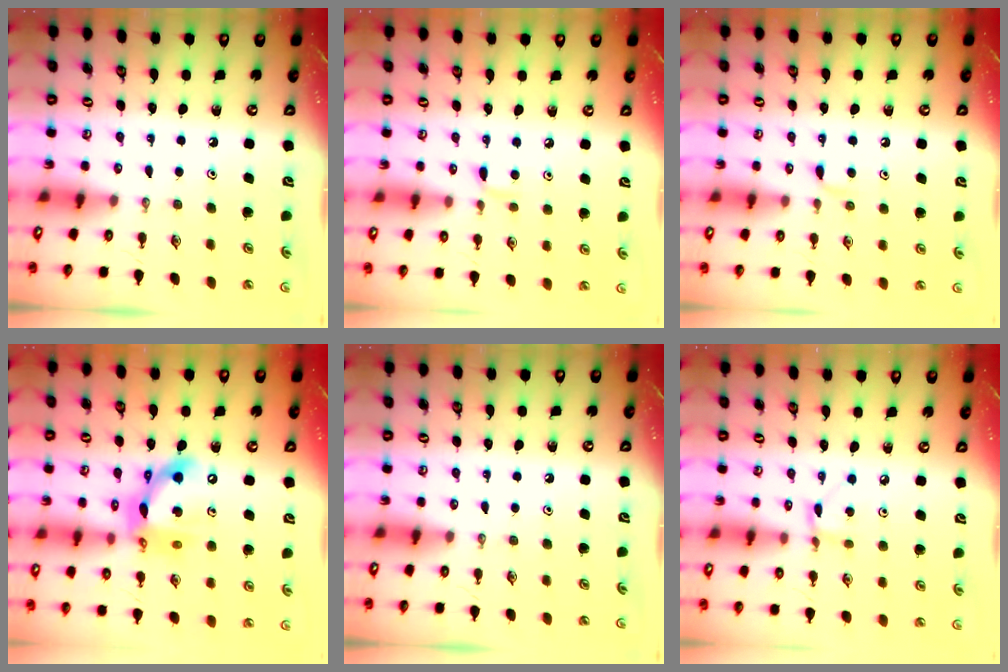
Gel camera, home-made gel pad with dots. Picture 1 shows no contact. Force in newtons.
{"total": 5.1, "press": 5.1, "slide": 0.7}
{"total": 3.8, "press": 3.8, "slide": 0.6}
{"total": 13.0, "press": 12.9, "slide": 1.4}
{"total": 0.0}
{"total": 3.0, "press": 3.0, "slide": 0.2}